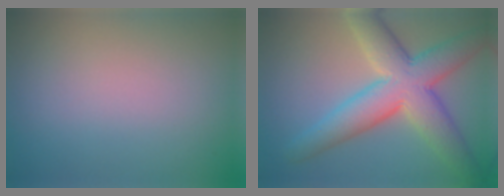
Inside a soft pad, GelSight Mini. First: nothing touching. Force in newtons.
{"total": 9.1, "press": 9.0, "slide": 0.6}